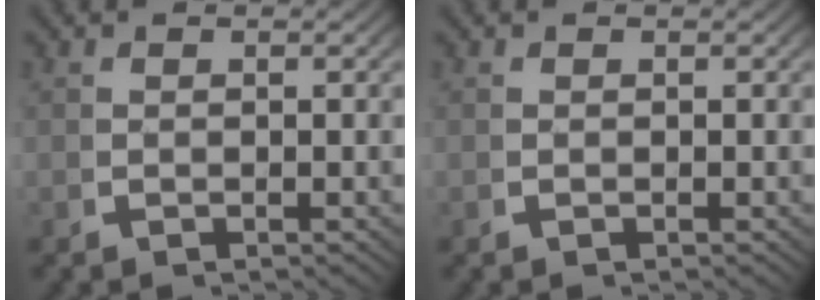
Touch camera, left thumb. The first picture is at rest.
{"total": 0.0}